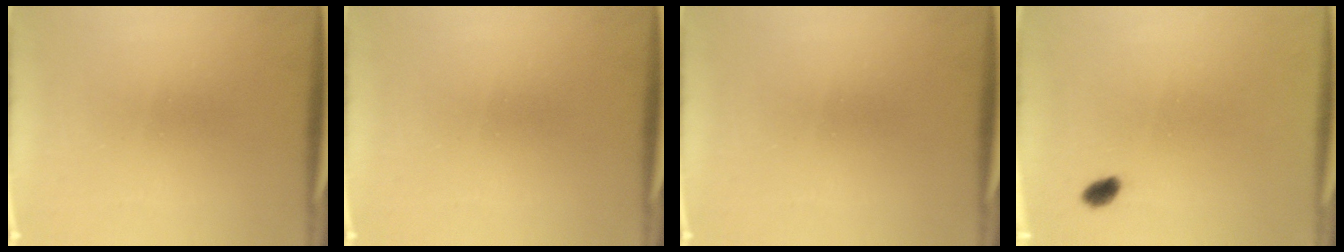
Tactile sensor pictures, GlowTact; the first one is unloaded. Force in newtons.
{"total": 0.0}
{"total": 0.0}
{"total": 1.9}